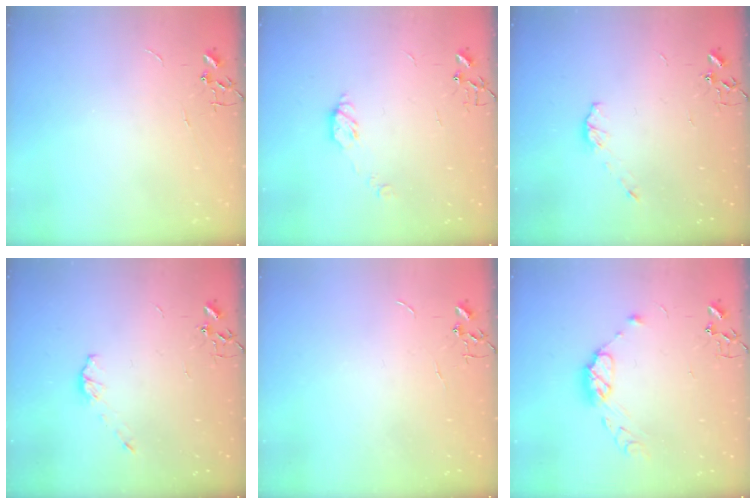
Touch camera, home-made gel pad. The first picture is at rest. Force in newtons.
{"total": 6.4, "press": 6.4, "slide": 0.6}
{"total": 5.1, "press": 5.0, "slide": 0.3}
{"total": 5.1, "press": 5.0, "slide": 0.3}
{"total": 0.0}
{"total": 9.5, "press": 9.5, "slide": 0.7}